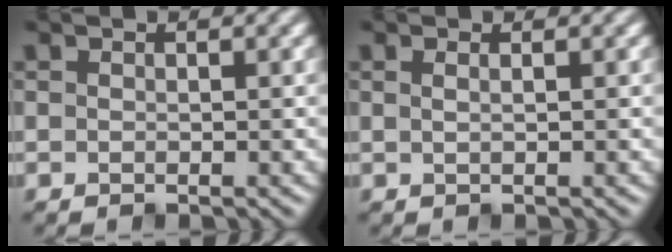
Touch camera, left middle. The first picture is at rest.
{"total": 2.2, "force": [1.1, 1.2, 1.4], "torque": [0.000, 0.007, -0.013]}